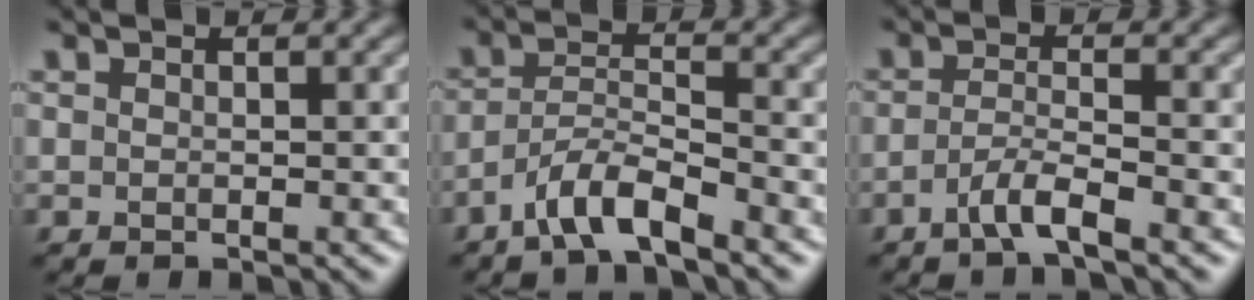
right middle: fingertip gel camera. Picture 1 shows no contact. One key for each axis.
{"total": 4.1, "fx": -3.1, "fy": 0.7, "fz": 2.6, "tx": -0.047, "ty": 0.010, "tz": -0.065}
{"total": 2.8, "fx": -1.7, "fy": 0.4, "fz": 2.2, "tx": -0.041, "ty": 0.003, "tz": -0.041}